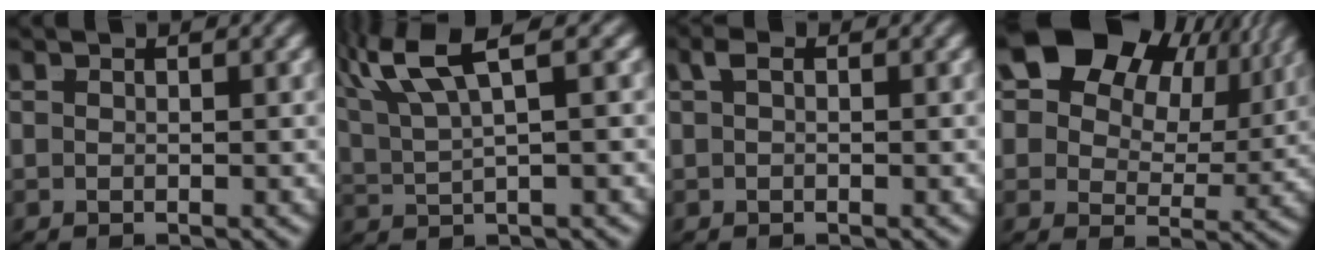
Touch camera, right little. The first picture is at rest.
{"total": 5.7, "force": [3.1, 1.9, 4.4], "torque": [-0.086, 0.002, 0.058]}
{"total": 0.7, "force": [0.3, -0.3, 0.5], "torque": [-0.010, 0.002, 0.010]}
{"total": 16.1, "force": [5.9, 11.7, 9.4], "torque": [-0.163, 0.016, 0.072]}